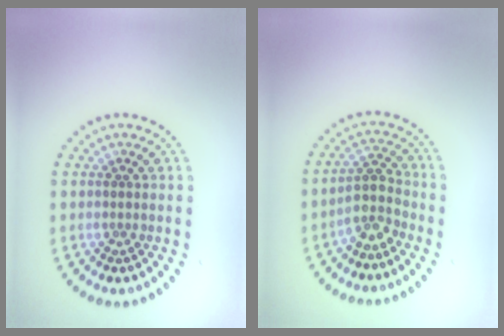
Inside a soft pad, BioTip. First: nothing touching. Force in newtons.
{"total": 2.9, "press": 2.4, "slide": 1.7}